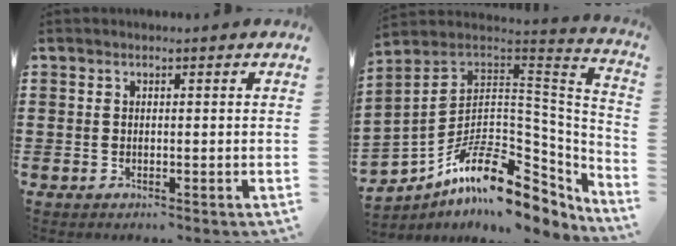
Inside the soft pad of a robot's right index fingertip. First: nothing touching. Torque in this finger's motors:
{"motor_torque": [0.08, -0.02, -0.12, -0.21]}